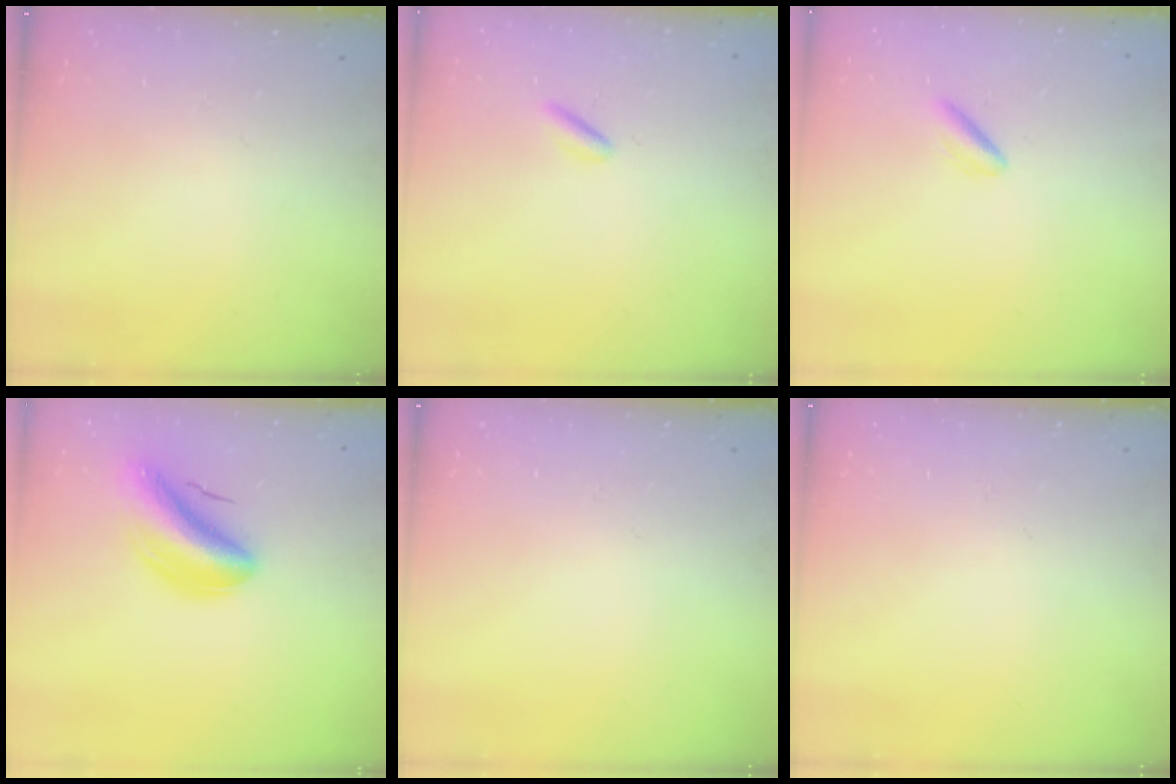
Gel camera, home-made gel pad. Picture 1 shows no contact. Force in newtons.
{"total": 2.2, "press": 2.1, "slide": 0.5}
{"total": 3.0, "press": 2.8, "slide": 1.2}
{"total": 11.8, "press": 11.2, "slide": 3.6}
{"total": 0.0}
{"total": 0.0}